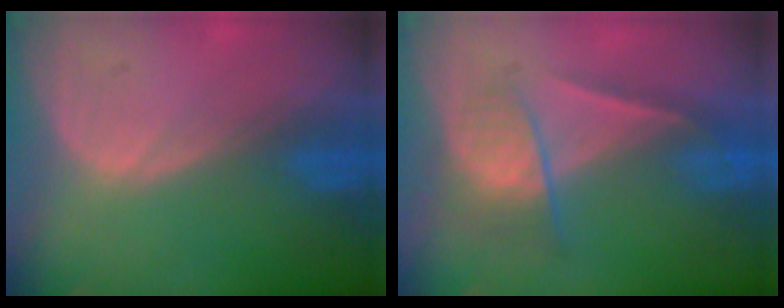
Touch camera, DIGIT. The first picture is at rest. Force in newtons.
{"total": 7.2, "press": 6.1, "slide": 3.9}